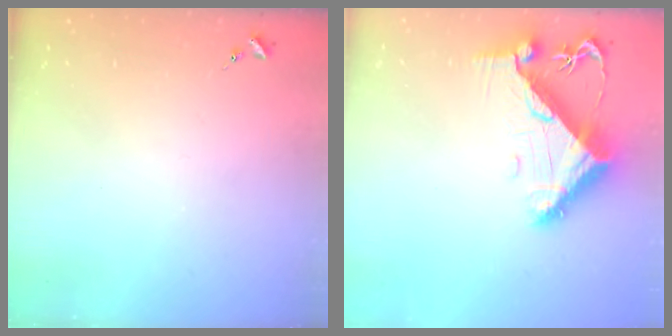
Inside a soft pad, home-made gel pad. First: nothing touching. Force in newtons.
{"total": 10.5, "press": 10.4, "slide": 1.3}